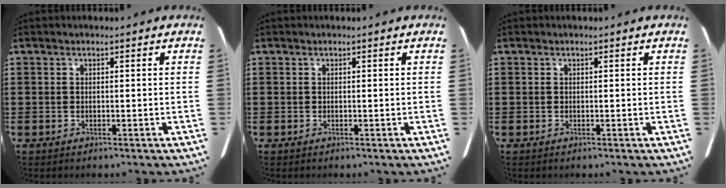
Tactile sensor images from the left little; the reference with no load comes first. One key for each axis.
{"total": 0.0}
{"total": 0.0}